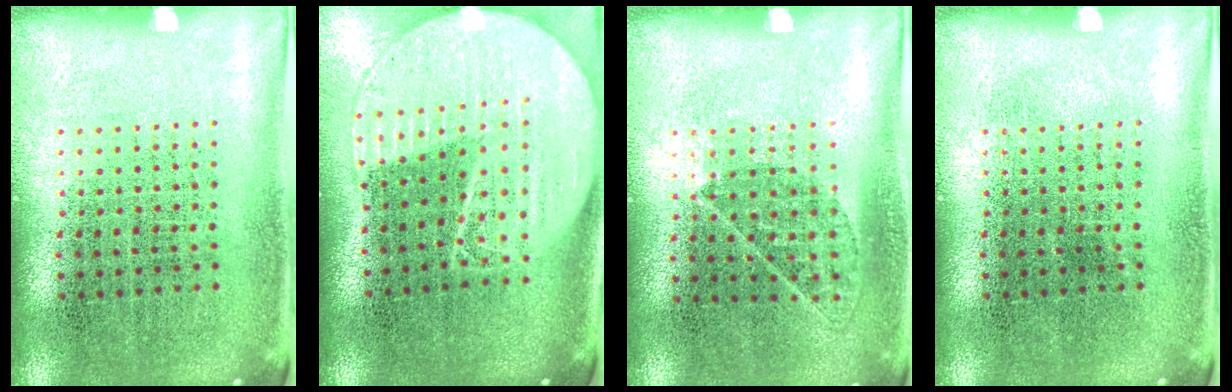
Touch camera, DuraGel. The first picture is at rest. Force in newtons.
{"total": 2.1, "press": 1.8, "slide": 1.1}
{"total": 0.8, "press": 0.6, "slide": 0.4}
{"total": 0.0}